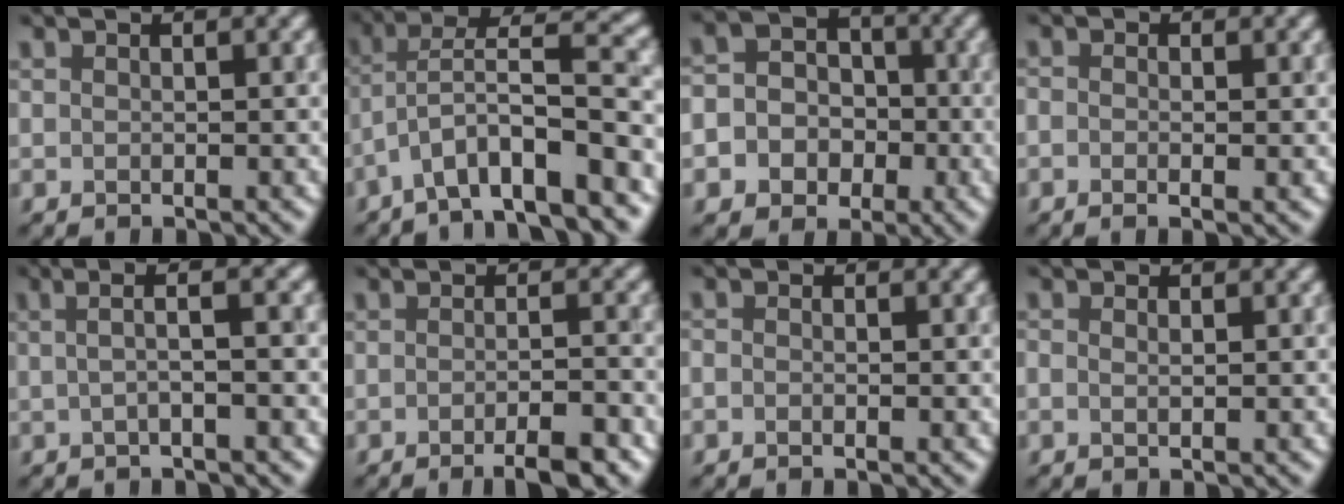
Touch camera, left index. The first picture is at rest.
{"total": 8.0, "force": [-3.7, 1.9, 6.8], "torque": [-0.107, 0.040, -0.057]}
{"total": 6.0, "force": [-2.2, 5.3, 1.6], "torque": [-0.024, 0.017, -0.044]}
{"total": 1.1, "force": [-0.4, 0.4, 0.9], "torque": [-0.010, 0.007, -0.006]}
{"total": 2.7, "force": [0.0, 0.4, 2.6], "torque": [-0.037, 0.015, 0.002]}
{"total": 4.0, "force": [-2.5, 0.7, 3.1], "torque": [-0.039, 0.008, -0.027]}
{"total": 0.6, "force": [-0.6, 0.0, 0.0], "torque": [0.003, 0.005, -0.005]}
{"total": 0.6, "force": [0.3, 0.3, 0.4], "torque": [-0.001, 0.008, -0.002]}